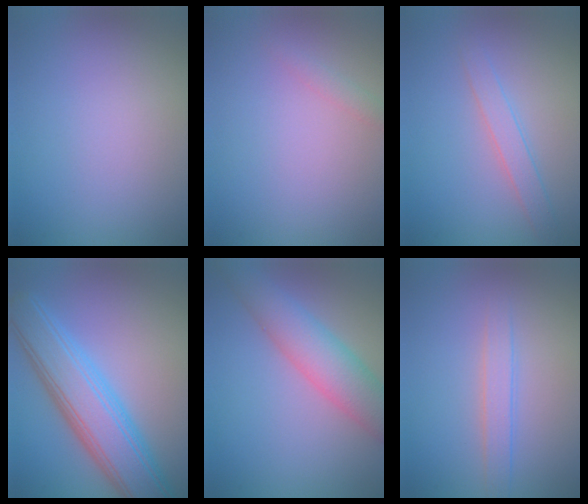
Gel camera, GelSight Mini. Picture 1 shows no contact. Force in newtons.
{"total": 0.9, "press": 0.9, "slide": 0.0}
{"total": 2.1, "press": 2.1, "slide": 0.1}
{"total": 7.8, "press": 7.8, "slide": 0.2}
{"total": 5.4, "press": 5.4, "slide": 0.1}
{"total": 1.8, "press": 1.8, "slide": 0.1}